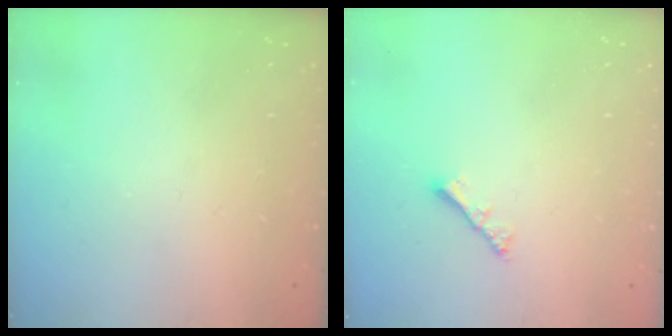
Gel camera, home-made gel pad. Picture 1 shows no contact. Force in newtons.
{"total": 2.4, "press": 2.4, "slide": 0.6}